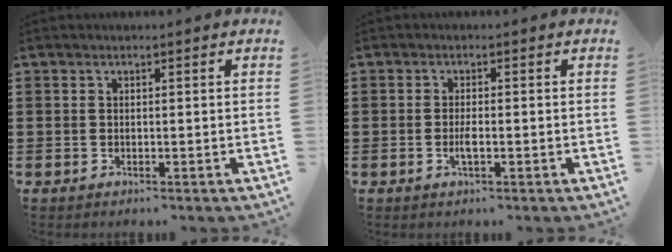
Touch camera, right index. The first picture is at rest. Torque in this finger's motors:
{"motor_torque": [2.14, 0.00, 0.28, 0.05]}